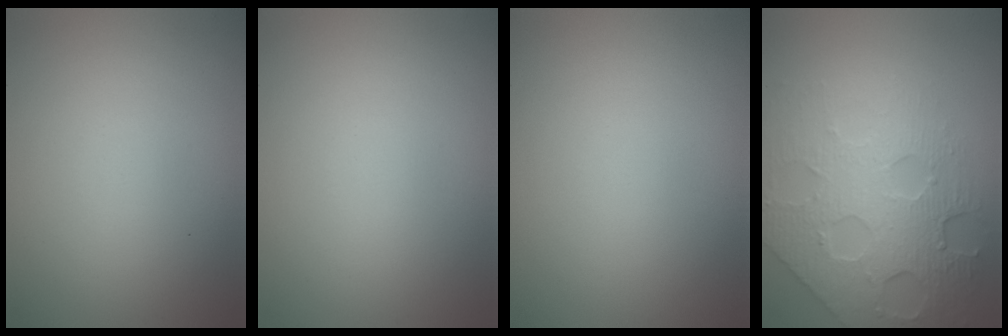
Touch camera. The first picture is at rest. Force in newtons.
{"total": 0.0}
{"total": 0.0}
{"total": 7.8, "press": 5.6, "slide": 5.5}